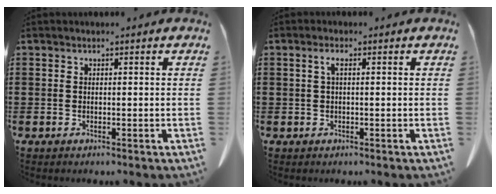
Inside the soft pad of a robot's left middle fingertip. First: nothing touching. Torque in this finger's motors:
{"motor_torque": [-0.06, 0.09, -0.03, -0.01]}